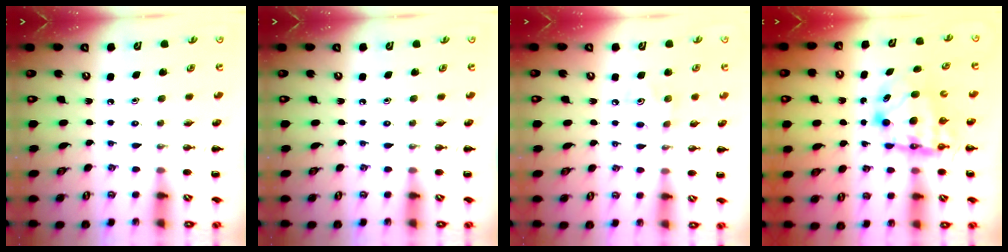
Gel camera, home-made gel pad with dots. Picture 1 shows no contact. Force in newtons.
{"total": 0.0}
{"total": 4.4, "press": 4.3, "slide": 1.0}
{"total": 6.6, "press": 6.4, "slide": 1.3}